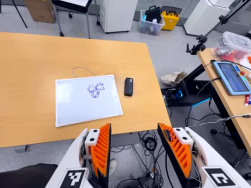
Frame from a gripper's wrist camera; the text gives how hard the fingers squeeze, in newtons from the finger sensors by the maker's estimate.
{"total": 0.0}